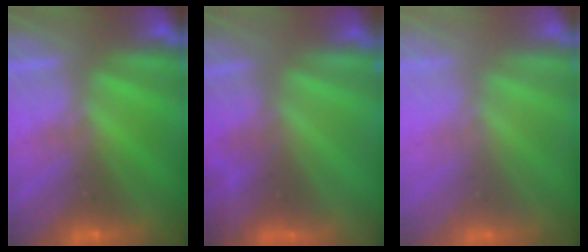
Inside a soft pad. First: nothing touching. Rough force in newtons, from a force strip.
{"total": 4.5}
{"total": 3.1}